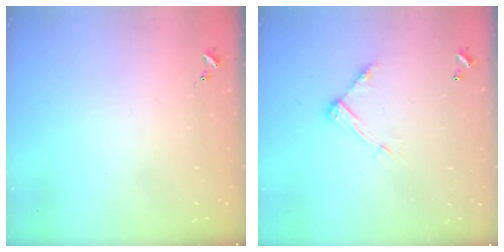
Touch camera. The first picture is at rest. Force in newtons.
{"total": 9.2, "press": 9.2, "slide": 0.1}